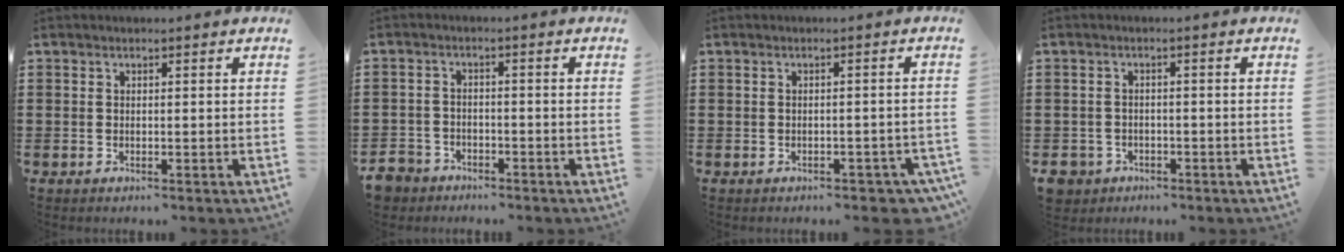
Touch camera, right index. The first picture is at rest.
{"total": 3.7, "force": [-3.4, 1.5, 0.2], "torque": [-0.024, -0.005, -0.076]}
{"total": 1.8, "force": [-1.7, 0.4, 0.6], "torque": [-0.015, 0.001, -0.034]}
{"total": 2.6, "force": [-2.0, 1.6, 0.0], "torque": [-0.014, -0.002, -0.048]}